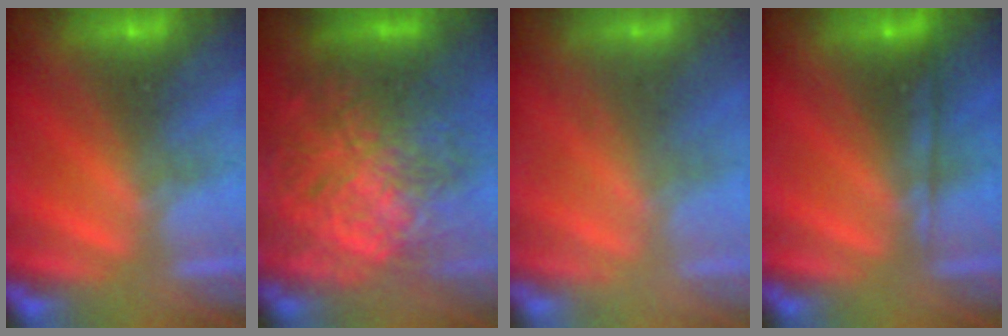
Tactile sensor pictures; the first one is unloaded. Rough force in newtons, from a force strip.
{"total": 9.3}
{"total": 2.2}
{"total": 2.2}